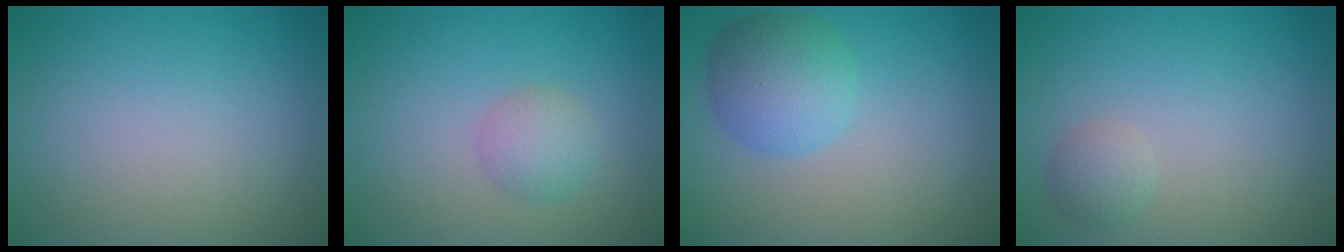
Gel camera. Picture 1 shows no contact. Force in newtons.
{"total": 2.2, "press": 2.2, "slide": 0.1}
{"total": 4.5, "press": 4.5, "slide": 0.2}
{"total": 1.5, "press": 1.5, "slide": 0.1}